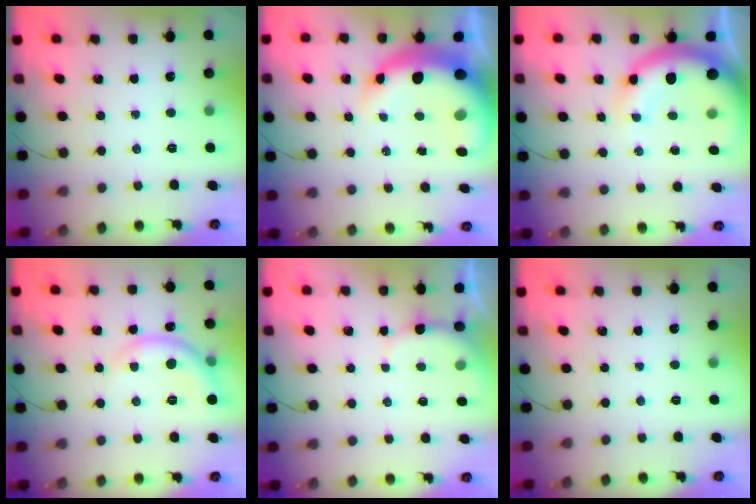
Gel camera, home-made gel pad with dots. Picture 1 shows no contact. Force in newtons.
{"total": 12.6, "press": 12.1, "slide": 3.2}
{"total": 11.2, "press": 11.0, "slide": 2.2}
{"total": 6.7, "press": 6.7, "slide": 0.9}
{"total": 2.8, "press": 2.7, "slide": 0.7}
{"total": 0.0}